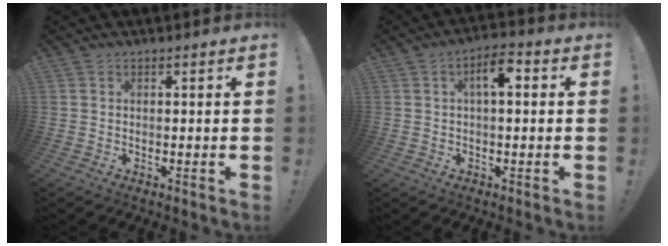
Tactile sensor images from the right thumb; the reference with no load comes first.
{"total": 6.0, "force": [1.1, 2.5, 5.4], "torque": [-0.089, 0.008, 0.013]}